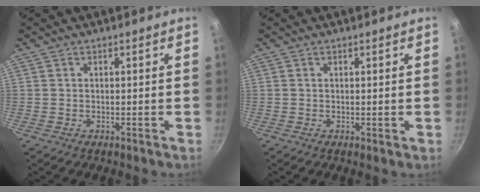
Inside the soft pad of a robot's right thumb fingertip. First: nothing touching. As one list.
[{"total": 0.0}]